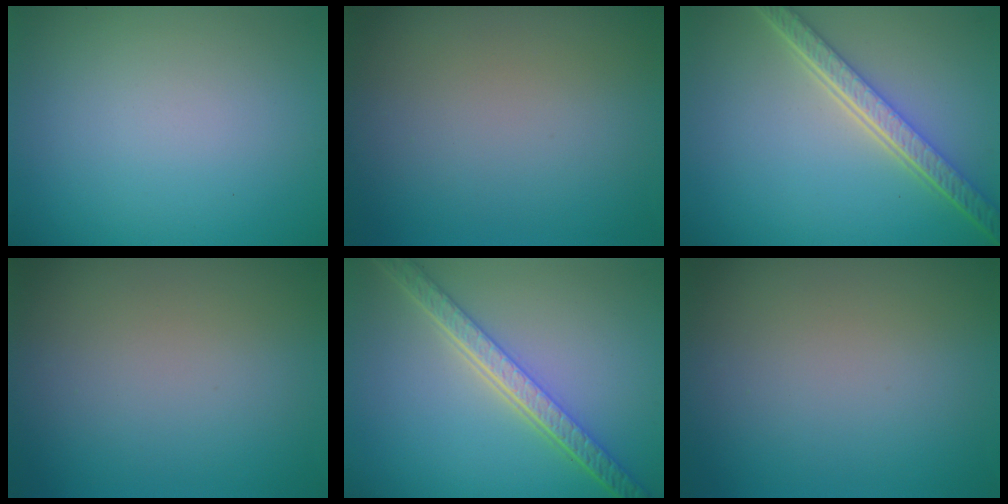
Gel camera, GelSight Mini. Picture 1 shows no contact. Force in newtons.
{"total": 0.0}
{"total": 5.4, "press": 4.0, "slide": 3.6}
{"total": 0.0}
{"total": 5.7, "press": 4.4, "slide": 3.6}
{"total": 0.0}